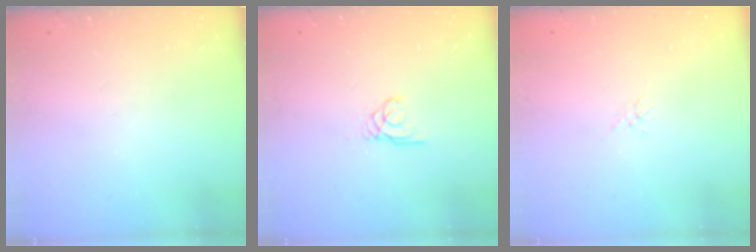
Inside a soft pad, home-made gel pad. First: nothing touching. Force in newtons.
{"total": 1.7, "press": 1.7, "slide": 0.2}
{"total": 0.0}